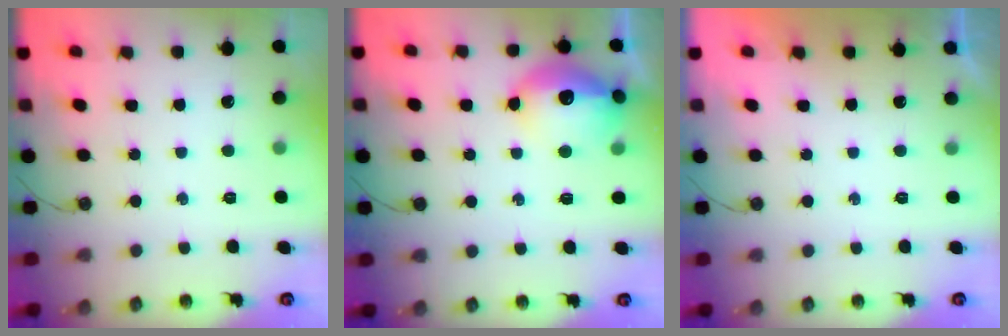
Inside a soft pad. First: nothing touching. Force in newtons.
{"total": 15.8, "press": 15.8, "slide": 1.1}
{"total": 0.0}